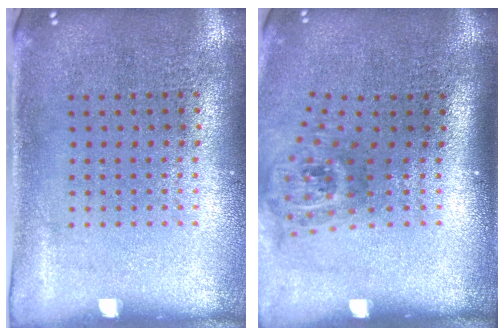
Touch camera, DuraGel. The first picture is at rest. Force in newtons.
{"total": 1.9, "press": 1.4, "slide": 1.4}